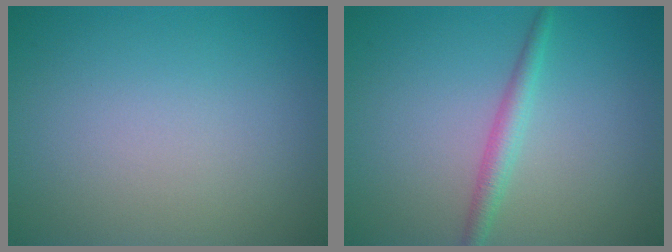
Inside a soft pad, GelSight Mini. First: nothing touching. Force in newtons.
{"total": 1.9, "press": 1.9, "slide": 0.0}